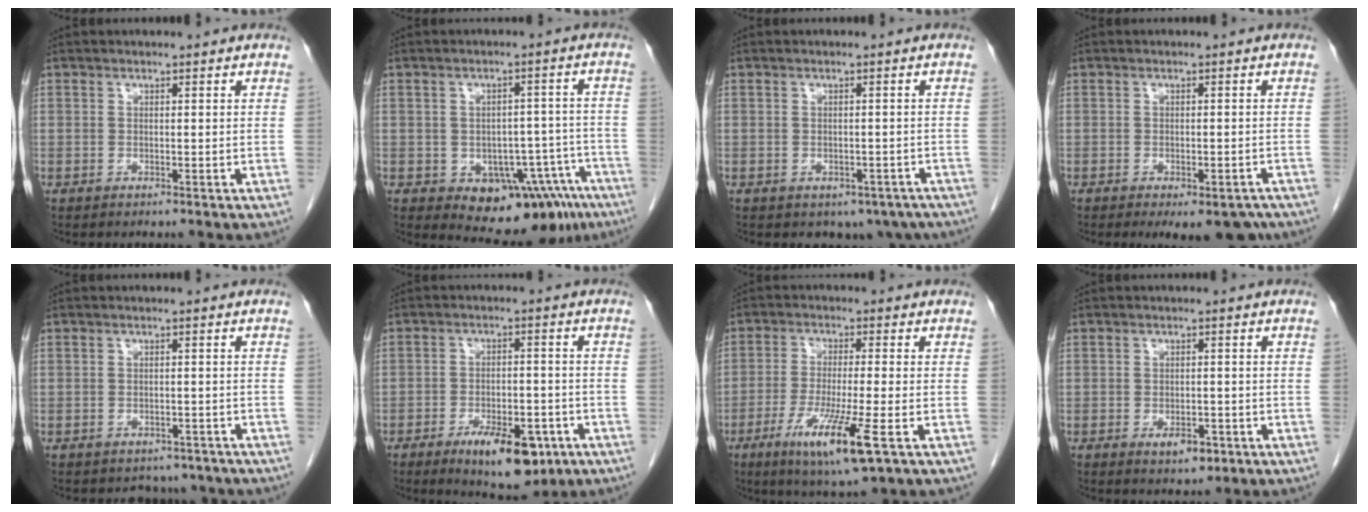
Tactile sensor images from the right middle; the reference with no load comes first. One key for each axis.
{"total": 12.7, "fx": -7.7, "fy": 7.2, "fz": 7.1, "tx": -0.052, "ty": 0.025, "tz": -0.096}
{"total": 5.2, "fx": -3.7, "fy": 3.3, "fz": 1.5, "tx": 0.000, "ty": 0.010, "tz": -0.043}
{"total": 7.2, "fx": -5.3, "fy": 3.0, "fz": 3.8, "tx": -0.035, "ty": 0.000, "tz": -0.068}
{"total": 4.4, "fx": -3.8, "fy": 2.3, "fz": 0.1, "tx": 0.006, "ty": 0.007, "tz": -0.043}
{"total": 10.5, "fx": -5.9, "fy": 4.2, "fz": 7.6, "tx": -0.107, "ty": -0.006, "tz": -0.081}
{"total": 10.2, "fx": -4.6, "fy": 0.1, "fz": 9.1, "tx": -0.172, "ty": -0.031, "tz": -0.079}
{"total": 3.2, "fx": -1.6, "fy": 1.6, "fz": 2.3, "tx": -0.032, "ty": 0.001, "tz": -0.014}